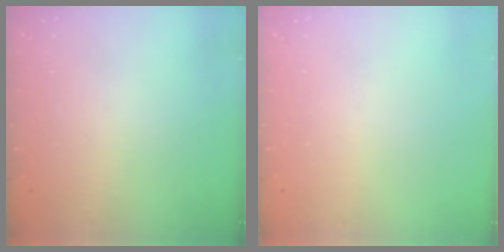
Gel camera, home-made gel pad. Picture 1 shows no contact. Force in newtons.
{"total": 0.0}